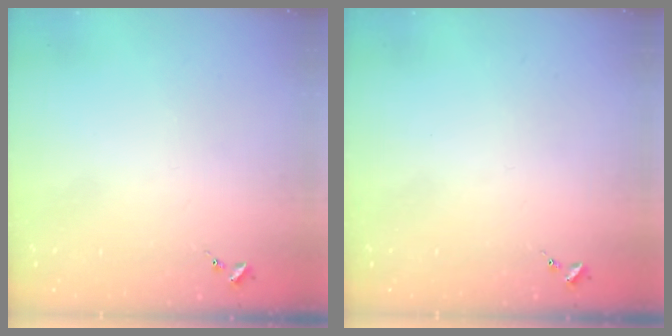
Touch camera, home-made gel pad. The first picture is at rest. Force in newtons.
{"total": 0.0}